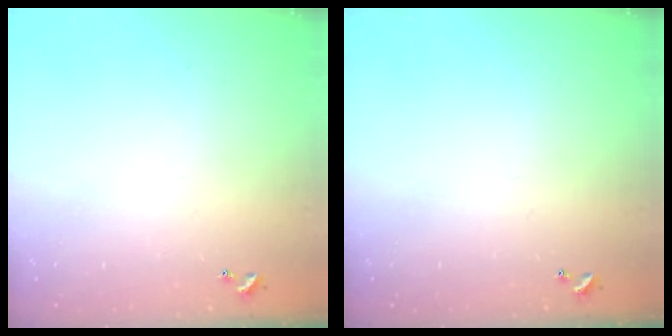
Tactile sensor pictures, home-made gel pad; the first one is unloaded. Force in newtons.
{"total": 0.0}